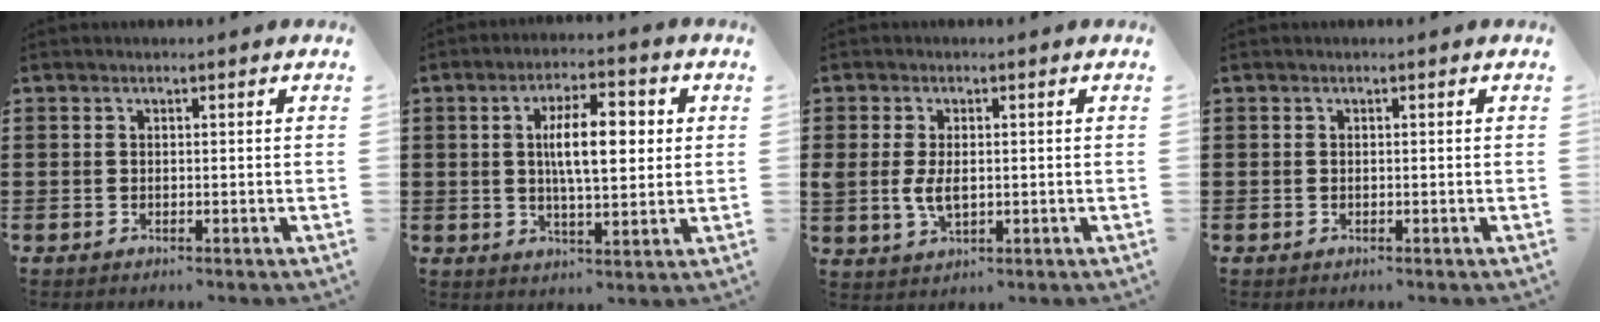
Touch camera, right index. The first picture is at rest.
{"total": 9.4, "force": [1.5, 3.5, 8.6], "torque": [-0.148, 0.007, 0.021]}
{"total": 4.0, "force": [0.0, 2.4, 3.2], "torque": [-0.080, 0.002, -0.004]}
{"total": 0.0}